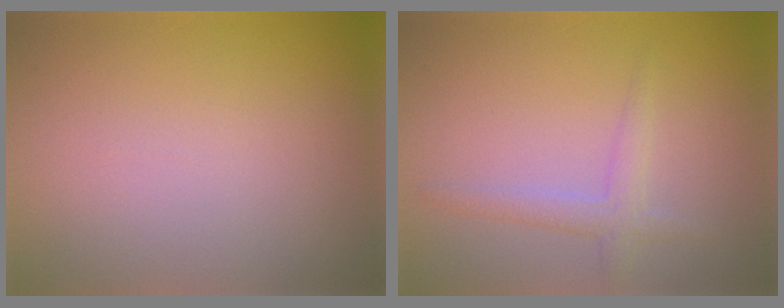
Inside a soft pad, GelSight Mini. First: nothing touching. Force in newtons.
{"total": 2.0, "press": 2.0, "slide": 0.1}